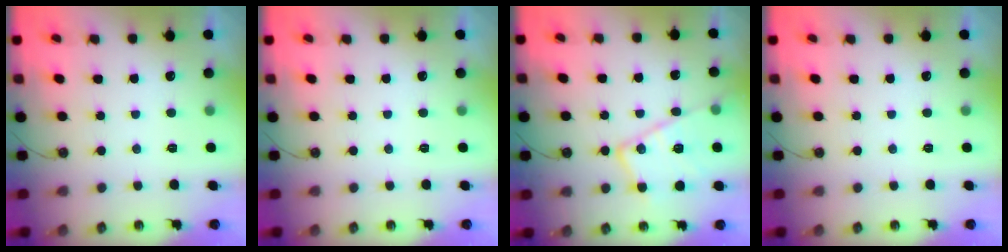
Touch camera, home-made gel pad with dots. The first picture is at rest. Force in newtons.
{"total": 0.0}
{"total": 16.9, "press": 16.9, "slide": 1.3}
{"total": 0.0}